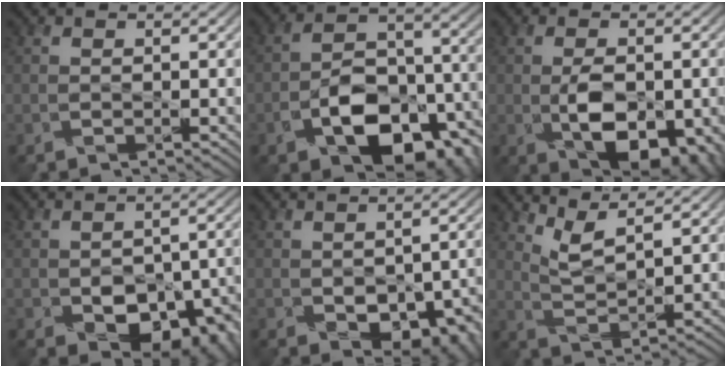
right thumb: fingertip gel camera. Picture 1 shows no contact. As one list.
[{"total": 13.0, "force": [-6.2, 7.7, 8.5], "torque": [-0.155, -0.018, -0.108]}, {"total": 10.8, "force": [-3.0, 5.7, 8.7], "torque": [-0.148, -0.018, -0.037]}, {"total": 11.9, "force": [-4.8, 7.1, 8.3], "torque": [-0.107, -0.021, -0.066]}, {"total": 10.2, "force": [-3.8, 6.0, 7.3], "torque": [-0.080, -0.019, -0.038]}, {"total": 4.6, "force": [3.7, 0.7, 2.7], "torque": [-0.066, 0.000, 0.080]}]